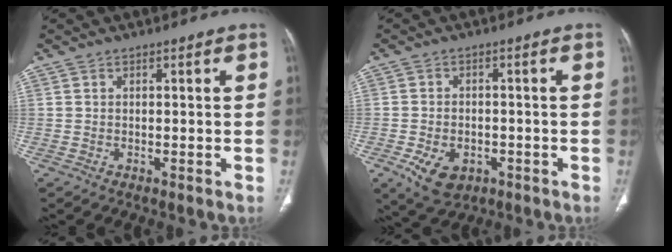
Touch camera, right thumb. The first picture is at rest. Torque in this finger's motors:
{"motor_torque": [-0.24, 0.51, 0.23, 0.60, 0.11]}